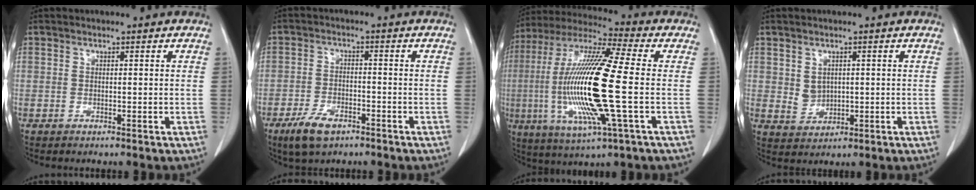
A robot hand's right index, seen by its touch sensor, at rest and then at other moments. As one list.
[{"total": 6.0, "force": [-4.0, 2.6, 3.8], "torque": [-0.080, -0.005, -0.067]}, {"total": 20.9, "force": [-2.4, 1.5, 20.7], "torque": [-0.438, -0.012, -0.050]}, {"total": 3.2, "force": [0.7, 2.6, 1.7], "torque": [-0.034, -0.002, 0.022]}]